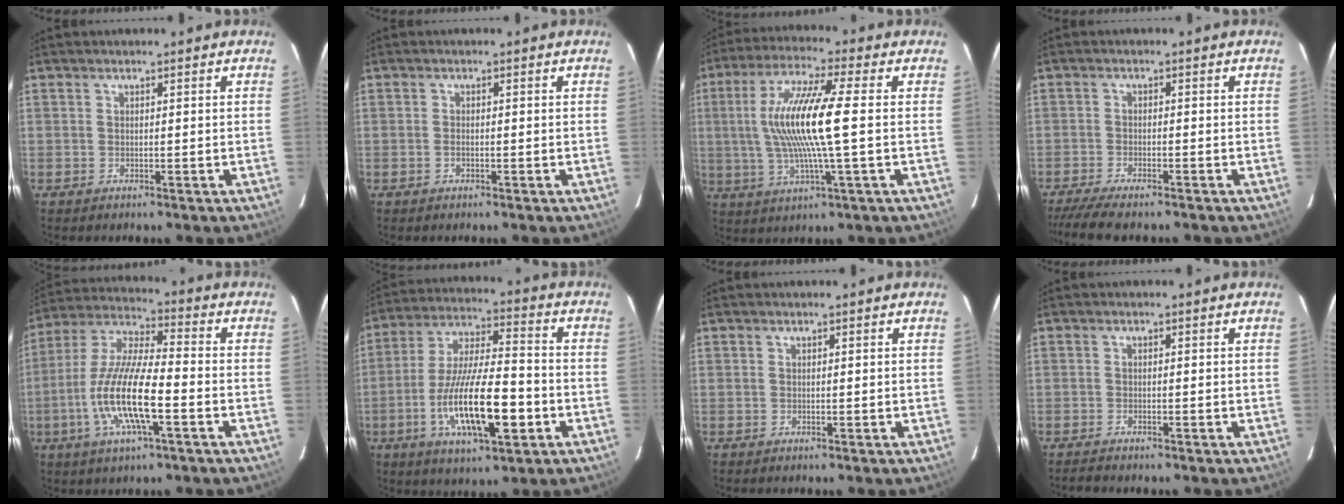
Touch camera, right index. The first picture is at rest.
{"total": 1.0, "force": [-0.4, 0.6, 0.7], "torque": [-0.016, 0.001, -0.008]}
{"total": 14.4, "force": [0.4, 0.8, 14.3], "torque": [-0.274, 0.002, 0.009]}
{"total": 8.1, "force": [-6.8, 1.3, 4.2], "torque": [-0.105, -0.027, -0.120]}
{"total": 15.5, "force": [-4.9, 3.3, 14.3], "torque": [-0.294, -0.009, -0.099]}
{"total": 18.0, "force": [-5.9, 4.8, 16.3], "torque": [-0.317, -0.014, -0.102]}
{"total": 0.0}
{"total": 2.1, "force": [-1.9, 0.3, 0.8], "torque": [-0.023, -0.009, -0.034]}